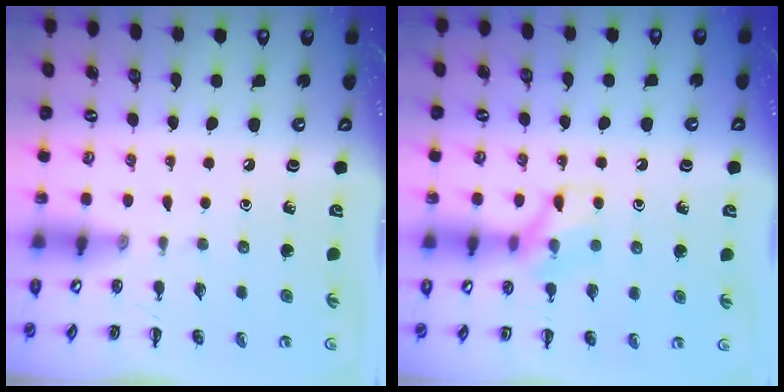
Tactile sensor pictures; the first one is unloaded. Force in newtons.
{"total": 9.6, "press": 9.5, "slide": 1.0}